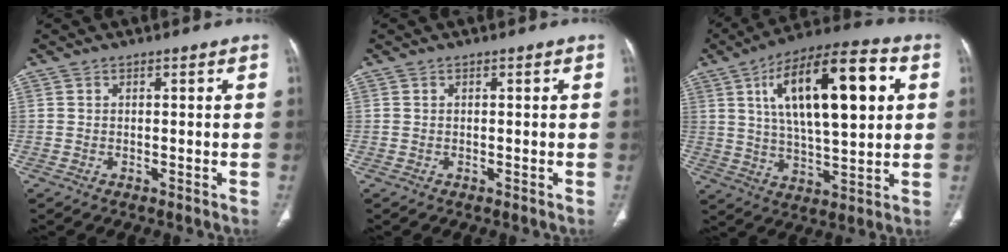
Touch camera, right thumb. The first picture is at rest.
{"total": 0.0}
{"total": 22.4, "force": [6.3, 8.5, 19.8], "torque": [-0.308, 0.000, 0.098]}